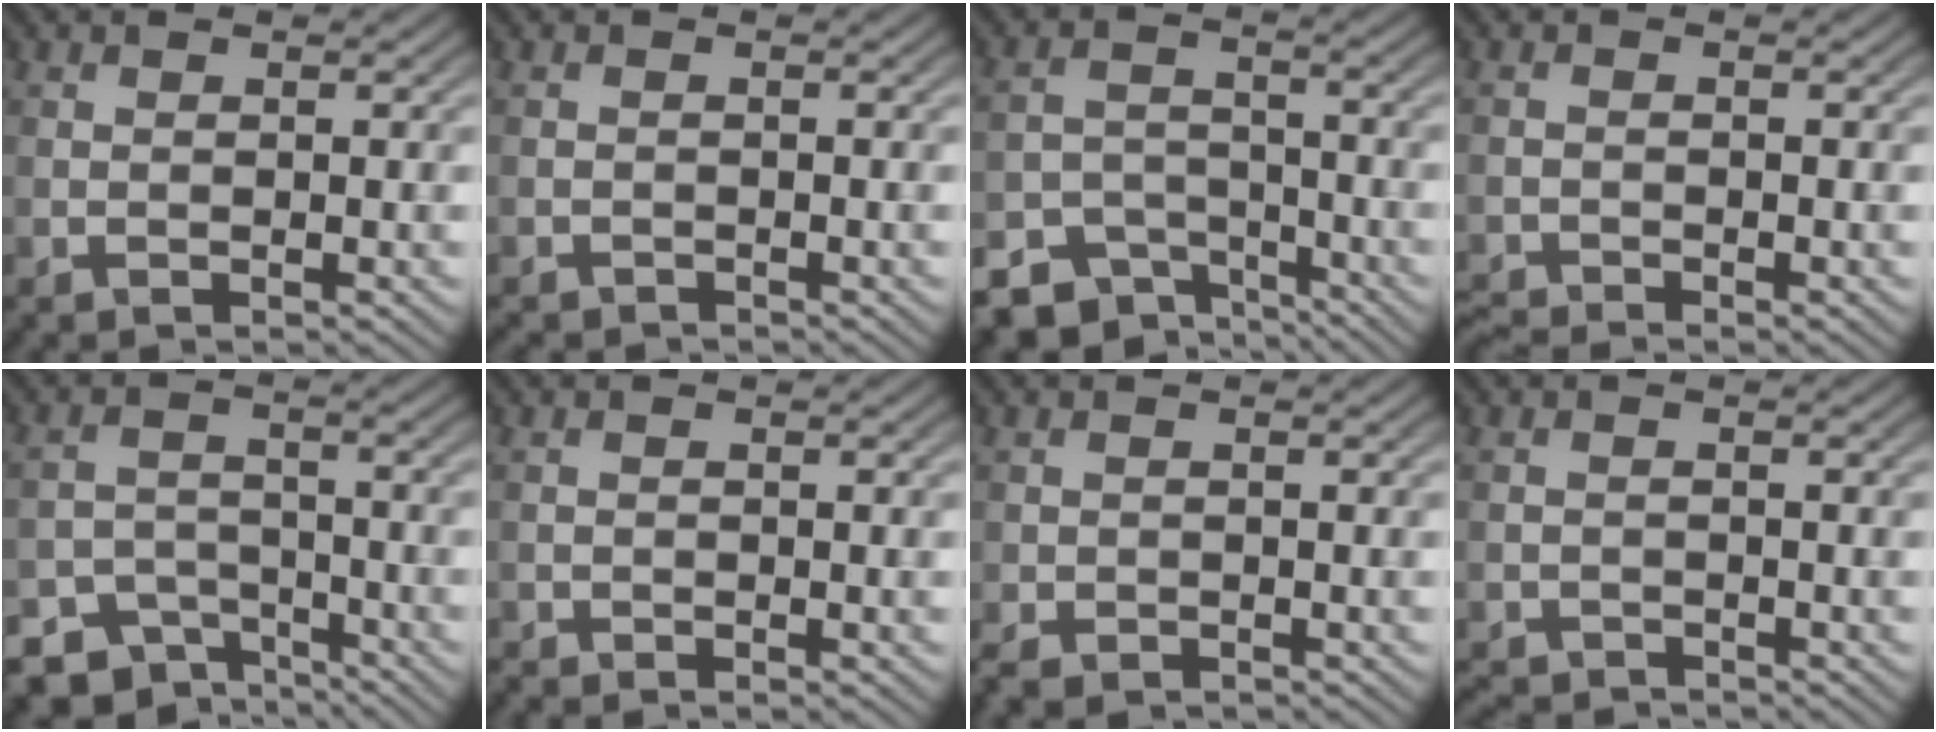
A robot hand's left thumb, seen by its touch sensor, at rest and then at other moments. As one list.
[{"total": 1.3, "force": [-1.2, 0.2, 0.1], "torque": [0.000, -0.003, -0.024]}, {"total": 7.4, "force": [-5.9, 3.8, 2.3], "torque": [-0.040, -0.013, -0.098]}, {"total": 2.3, "force": [-2.3, 0.1, 0.7], "torque": [-0.017, -0.007, -0.049]}, {"total": 6.9, "force": [-5.4, 3.8, 1.8], "torque": [-0.024, -0.010, -0.086]}, {"total": 1.0, "force": [-1.0, 0.1, 0.1], "torque": [0.000, -0.003, -0.021]}, {"total": 2.4, "force": [-1.9, 1.1, 1.0], "torque": [-0.023, -0.008, -0.038]}, {"total": 2.5, "force": [-2.4, 0.2, 0.4], "torque": [-0.010, -0.008, -0.048]}]